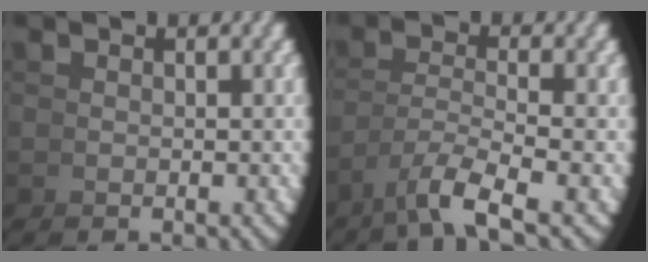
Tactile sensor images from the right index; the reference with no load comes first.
{"total": 3.8, "force": [-1.5, 1.0, 3.3], "torque": [-0.065, -0.017, -0.015]}